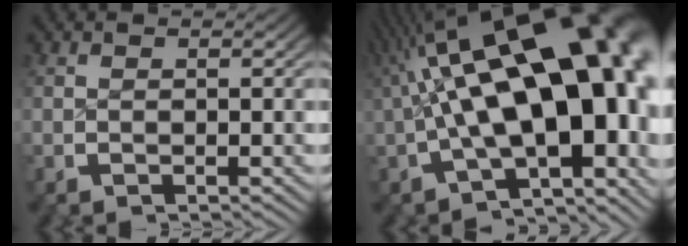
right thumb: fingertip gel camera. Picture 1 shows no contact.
{"total": 19.5, "force": [0.3, 10.6, 16.4], "torque": [-0.263, -0.047, 0.026]}